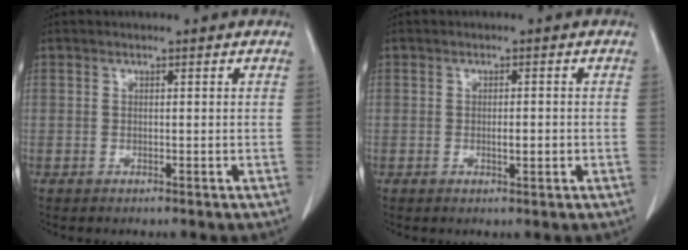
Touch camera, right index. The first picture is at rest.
{"total": 1.9, "force": [-0.4, 0.5, 1.8], "torque": [-0.034, -0.002, -0.005]}